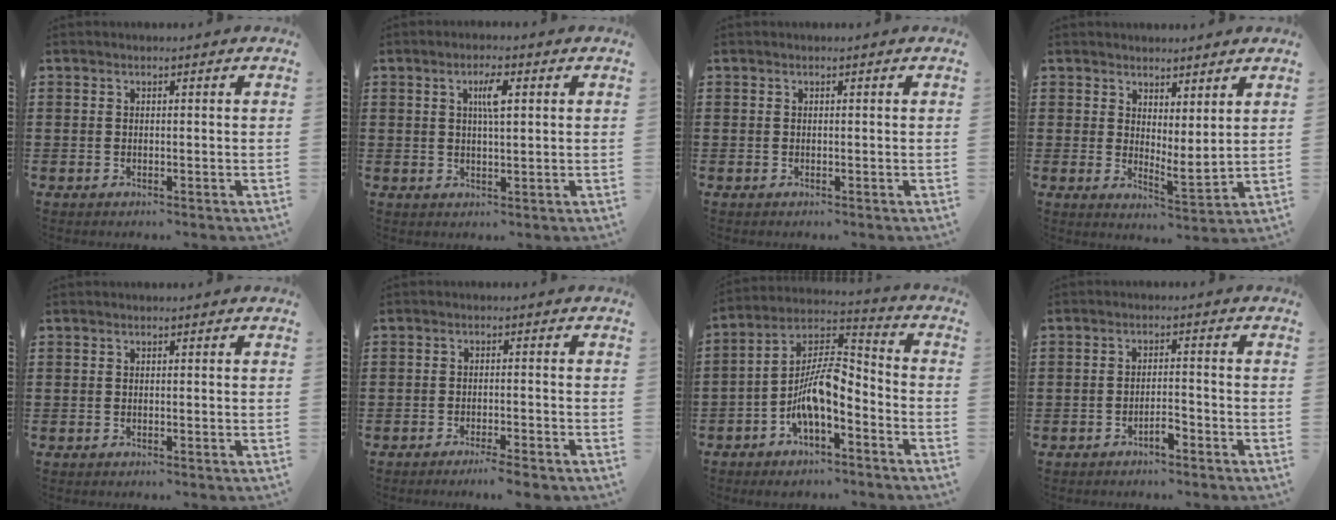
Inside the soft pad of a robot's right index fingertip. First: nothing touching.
{"total": 3.8, "force": [1.1, 0.9, 3.5], "torque": [-0.065, 0.006, 0.014]}
{"total": 0.0}
{"total": 3.2, "force": [3.1, 0.4, 0.7], "torque": [-0.017, -0.019, 0.056]}
{"total": 0.0}
{"total": 2.5, "force": [-2.1, -0.2, 1.2], "torque": [-0.020, 0.000, -0.040]}
{"total": 8.9, "force": [-4.2, 3.0, 7.2], "torque": [-0.171, -0.014, -0.086]}
{"total": 2.5, "force": [-1.9, 0.4, 1.6], "torque": [-0.031, 0.003, -0.037]}